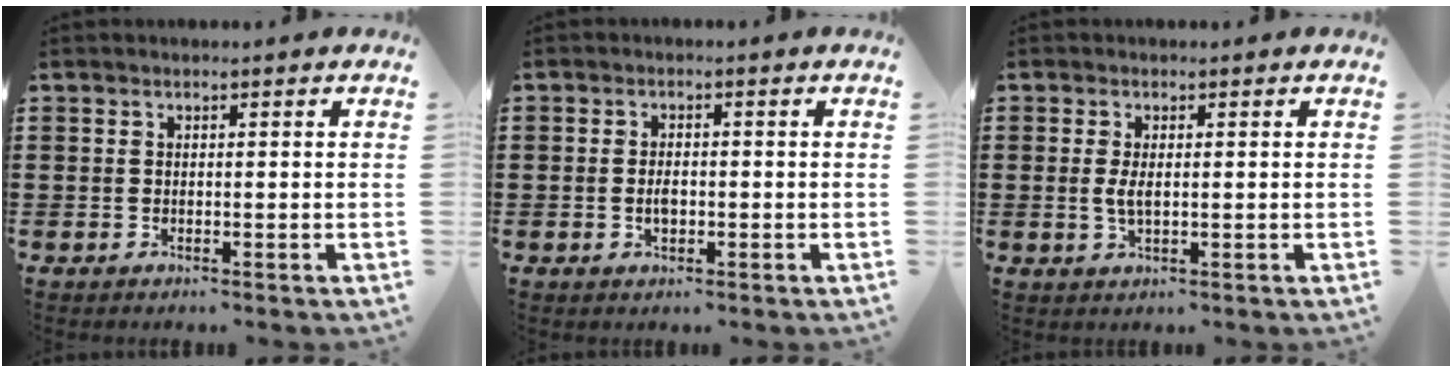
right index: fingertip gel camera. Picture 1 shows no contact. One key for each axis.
{"total": 2.2, "fx": -0.3, "fy": 1.2, "fz": 1.8, "tx": -0.035, "ty": 0.003, "tz": -0.006}
{"total": 2.5, "fx": 0.1, "fy": 0.9, "fz": 2.3, "tx": -0.052, "ty": -0.003, "tz": -0.002}